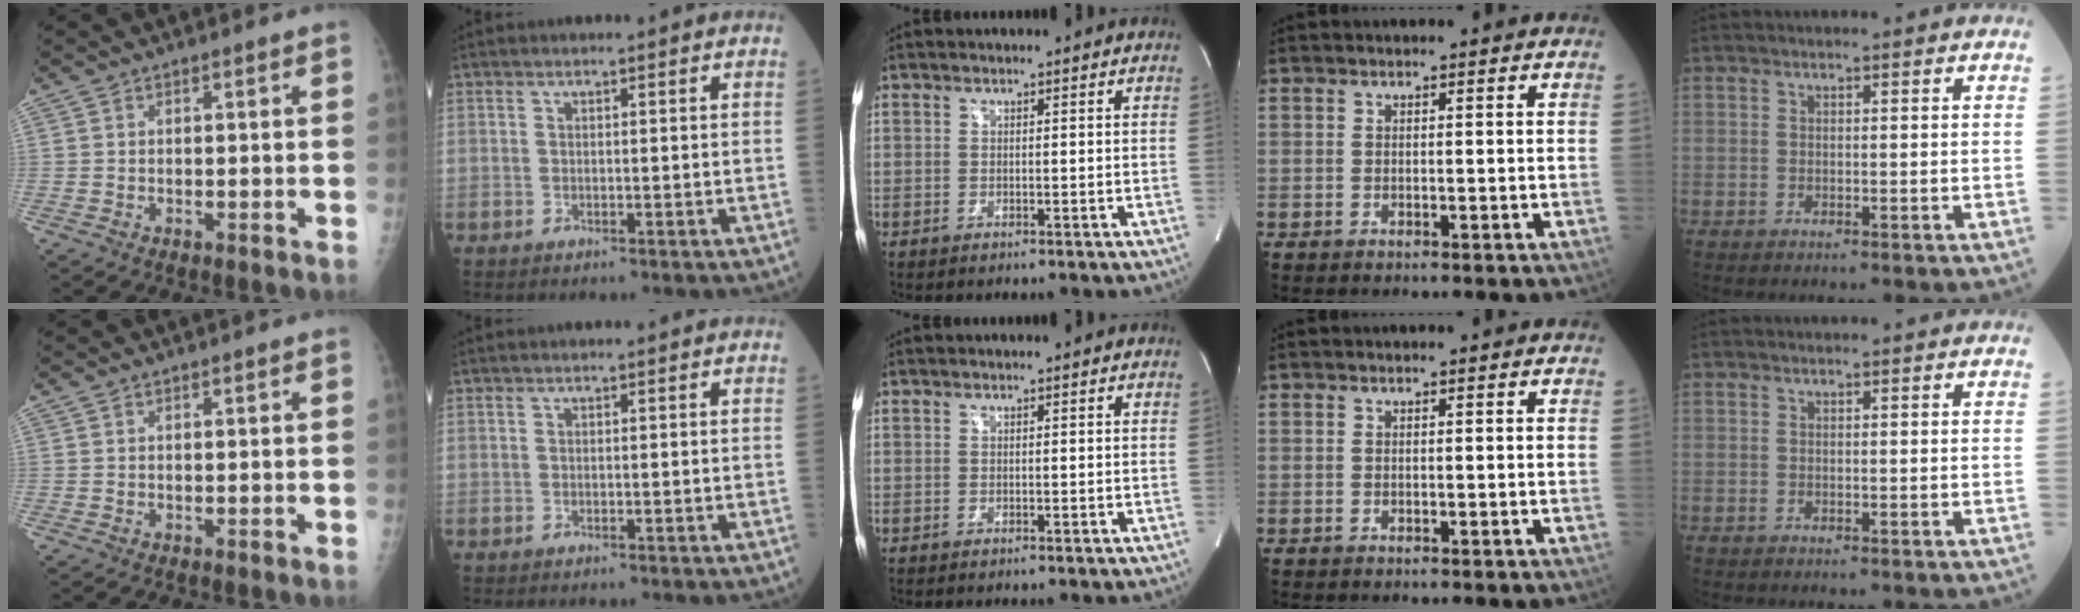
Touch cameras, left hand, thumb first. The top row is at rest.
{}